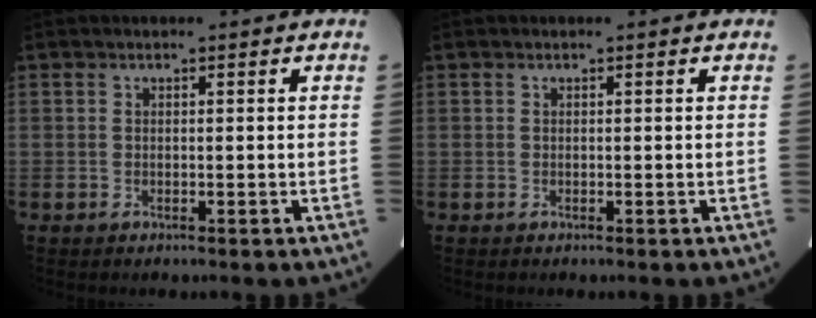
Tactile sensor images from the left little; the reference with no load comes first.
{"total": 0.0}